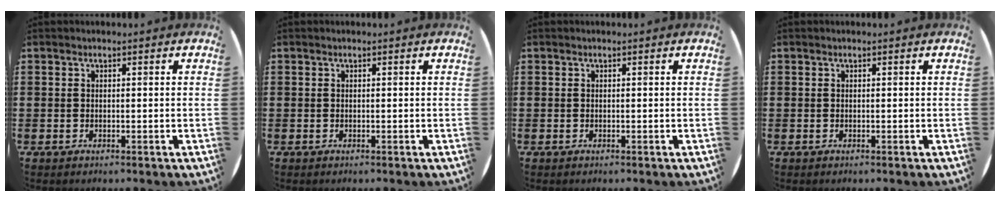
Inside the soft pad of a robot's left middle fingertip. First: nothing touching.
{"total": 0.0}
{"total": 0.0}
{"total": 0.0}